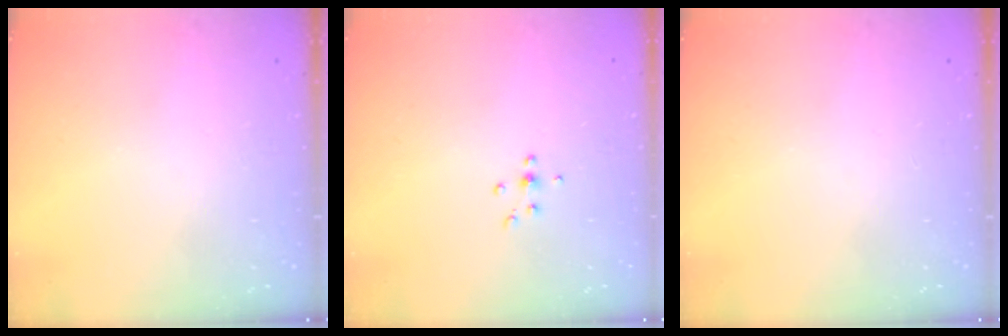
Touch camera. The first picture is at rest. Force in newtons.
{"total": 4.6, "press": 4.4, "slide": 1.2}
{"total": 0.0}